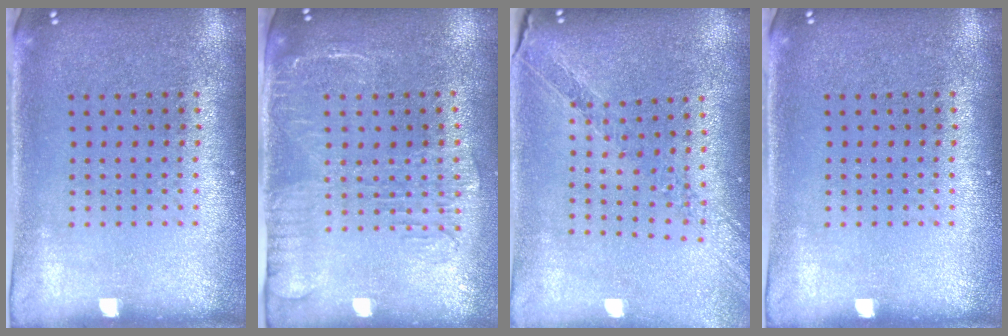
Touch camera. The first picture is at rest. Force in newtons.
{"total": 2.0, "press": 1.7, "slide": 1.0}
{"total": 1.1, "press": 1.1, "slide": 0.1}
{"total": 0.0}